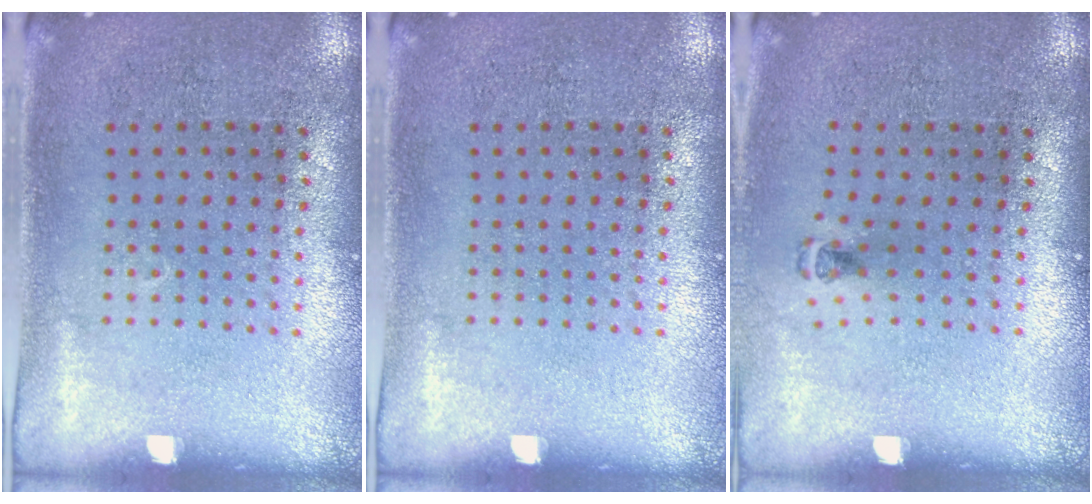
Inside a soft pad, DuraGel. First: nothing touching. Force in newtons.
{"total": 0.0}
{"total": 0.5, "press": 0.4, "slide": 0.3}